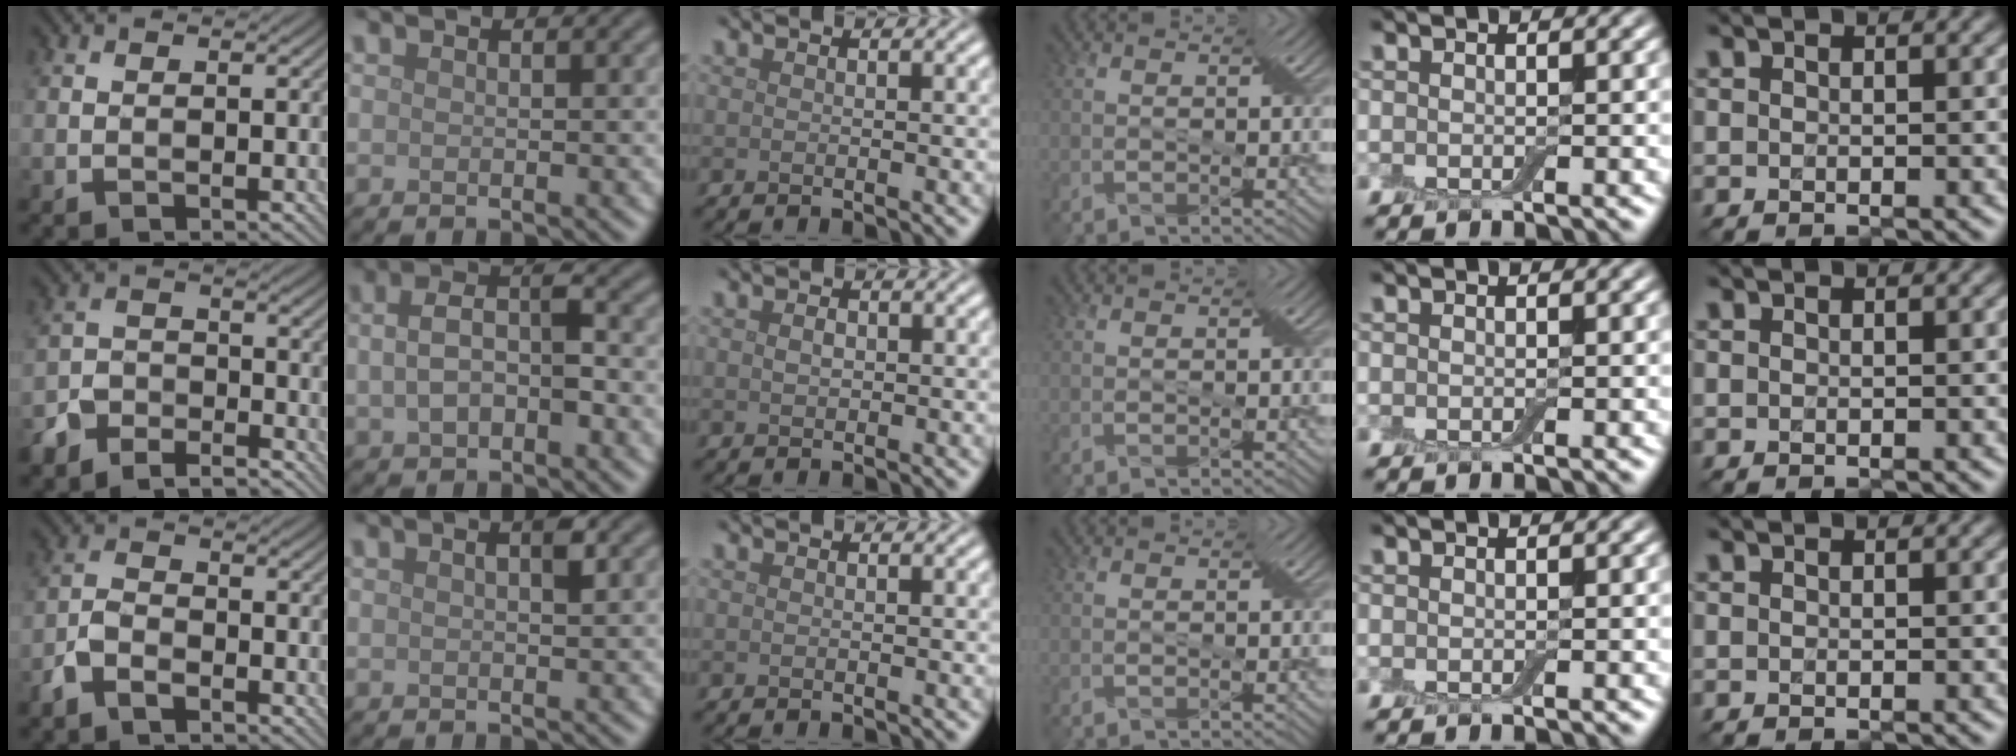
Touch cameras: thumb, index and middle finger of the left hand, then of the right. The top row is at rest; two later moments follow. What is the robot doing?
{"motion": "squeeze", "object": "air blower"}